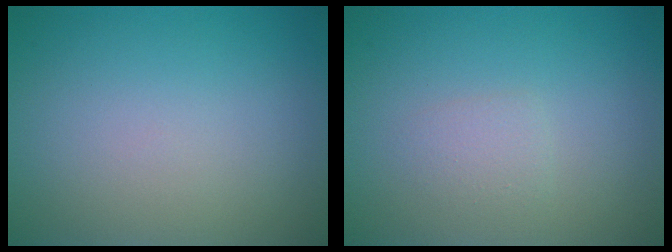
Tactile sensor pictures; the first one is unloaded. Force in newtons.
{"total": 1.1, "press": 1.1, "slide": 0.1}